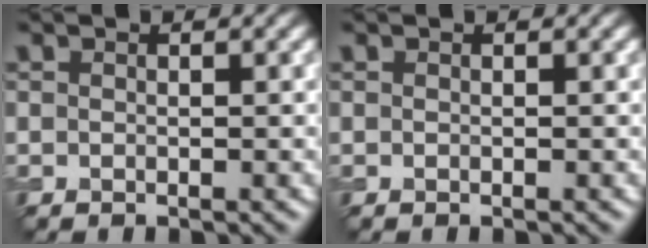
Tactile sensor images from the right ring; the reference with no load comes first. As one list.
[{"total": 0.0}]